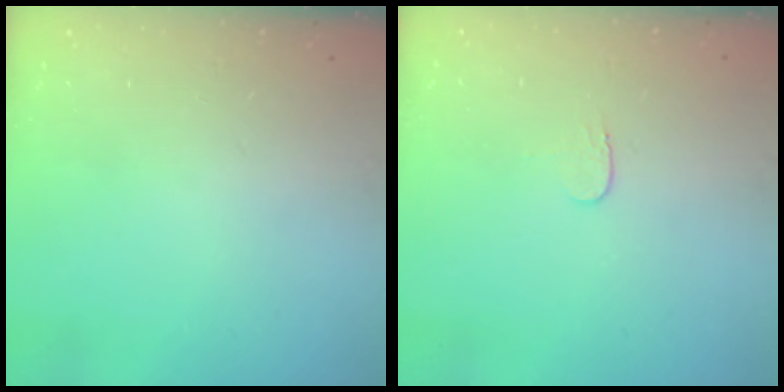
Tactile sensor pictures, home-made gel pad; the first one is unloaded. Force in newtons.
{"total": 3.5, "press": 3.5, "slide": 0.4}